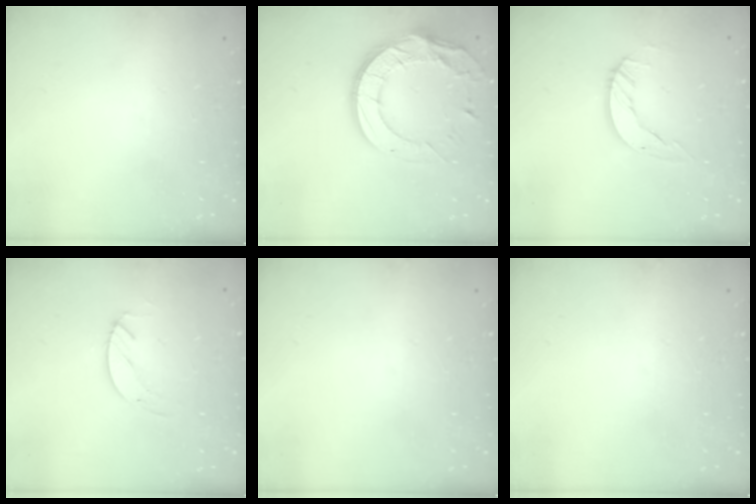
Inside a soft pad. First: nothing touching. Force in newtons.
{"total": 18.1, "press": 18.1, "slide": 1.3}
{"total": 5.9, "press": 5.9, "slide": 0.4}
{"total": 2.1, "press": 2.1, "slide": 0.2}
{"total": 0.0}
{"total": 0.0}